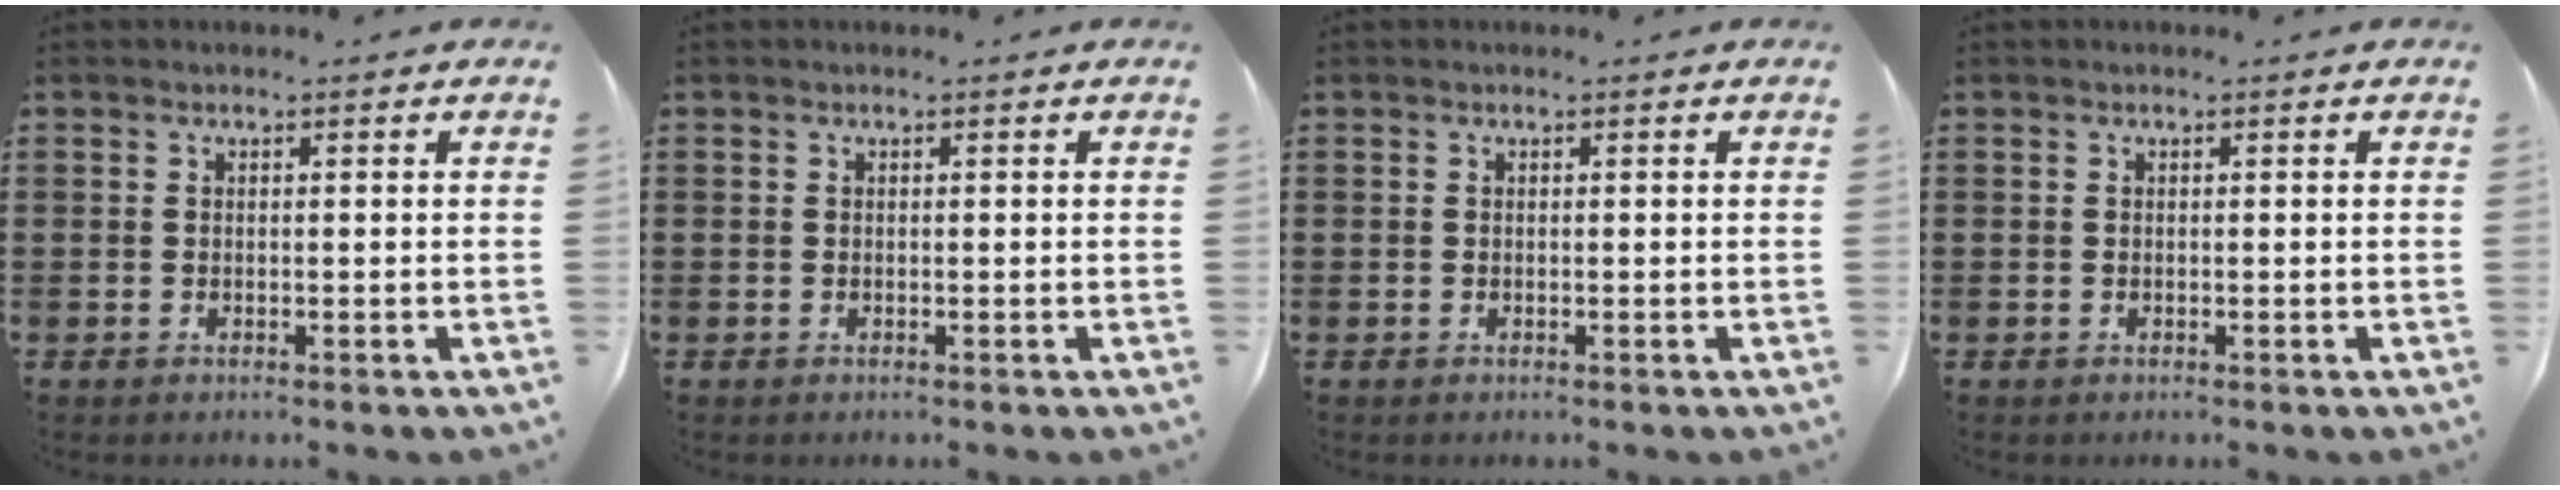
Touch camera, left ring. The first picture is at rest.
{"total": 0.0}
{"total": 0.0}
{"total": 0.0}